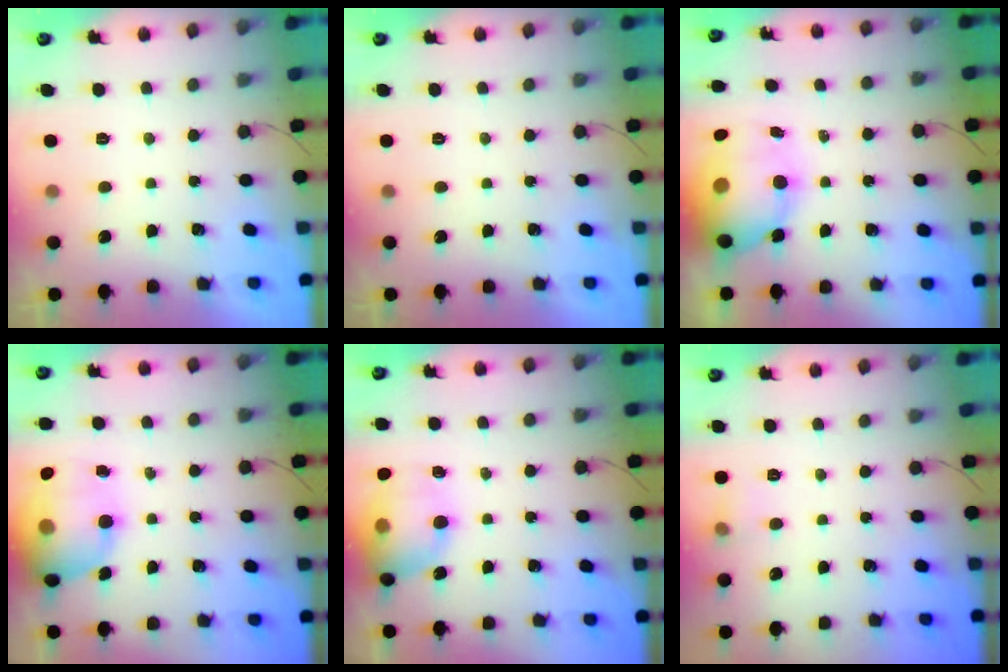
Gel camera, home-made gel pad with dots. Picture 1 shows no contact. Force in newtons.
{"total": 0.0}
{"total": 15.6, "press": 15.1, "slide": 3.9}
{"total": 16.7, "press": 16.5, "slide": 2.5}
{"total": 15.4, "press": 15.1, "slide": 2.8}
{"total": 5.7, "press": 5.5, "slide": 1.5}